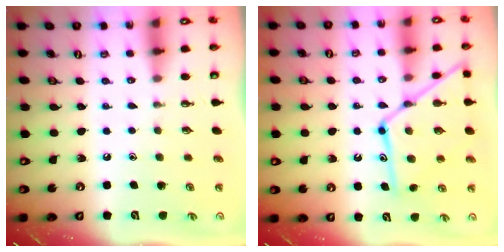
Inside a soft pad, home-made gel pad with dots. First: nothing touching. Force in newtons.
{"total": 15.9, "press": 15.9, "slide": 1.1}